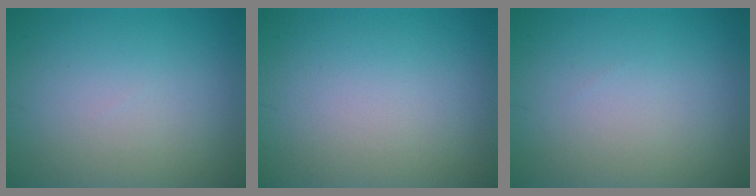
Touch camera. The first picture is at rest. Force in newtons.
{"total": 0.0}
{"total": 0.0}